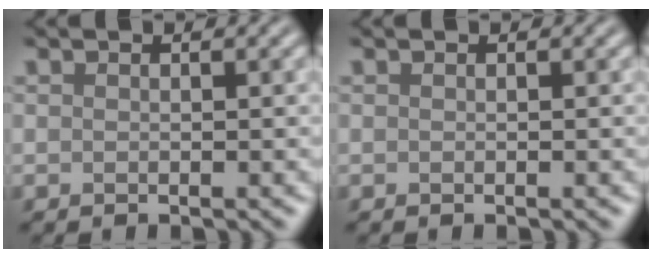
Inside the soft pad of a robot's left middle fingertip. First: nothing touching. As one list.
[{"total": 0.0}]